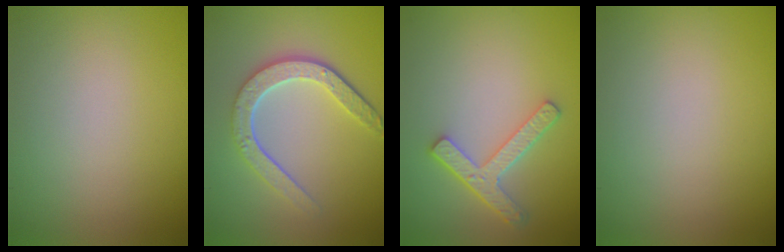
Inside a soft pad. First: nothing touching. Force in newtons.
{"total": 4.7, "press": 3.6, "slide": 3.0}
{"total": 3.8, "press": 2.9, "slide": 2.4}
{"total": 0.0}